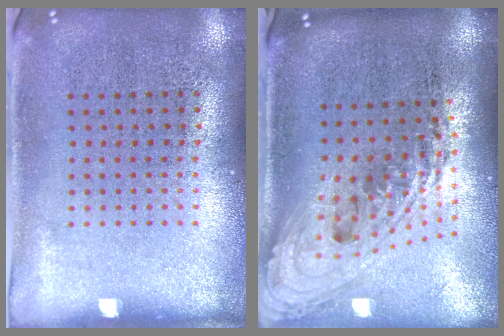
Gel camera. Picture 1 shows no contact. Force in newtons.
{"total": 2.3, "press": 1.7, "slide": 1.6}